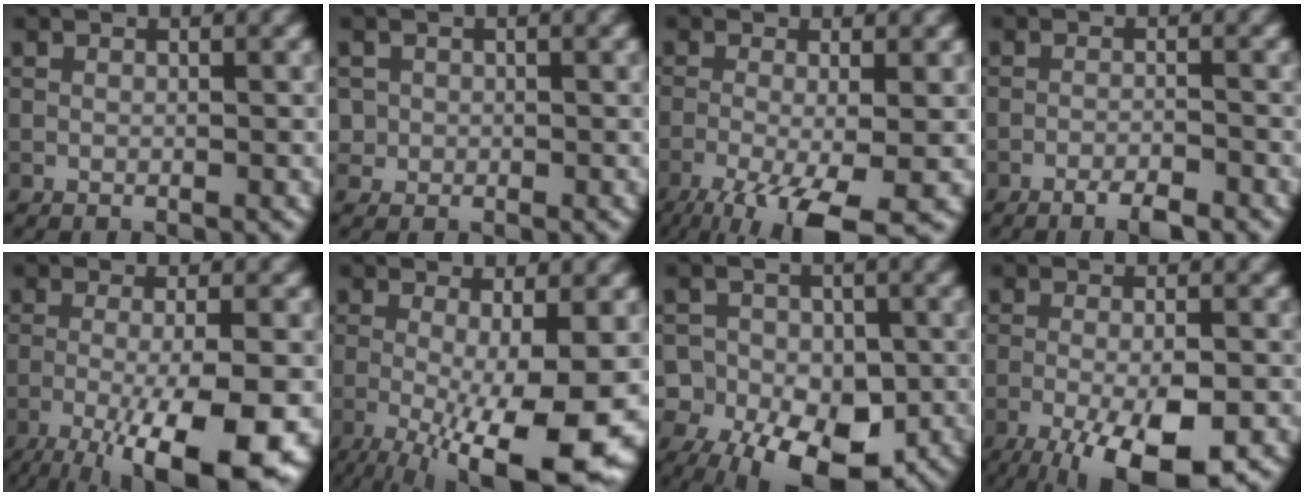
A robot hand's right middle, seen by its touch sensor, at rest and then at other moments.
{"total": 1.3, "force": [0.0, 1.3, 0.1], "torque": [0.012, -0.004, 0.002]}
{"total": 8.4, "force": [-4.4, 2.2, 6.8], "torque": [-0.119, -0.017, -0.074]}
{"total": 2.5, "force": [-1.9, 0.4, 1.6], "torque": [-0.029, 0.002, -0.037]}
{"total": 11.3, "force": [-5.1, 2.8, 9.7], "torque": [-0.154, -0.015, -0.078]}
{"total": 12.3, "force": [-3.5, 3.0, 11.4], "torque": [-0.167, -0.021, -0.046]}
{"total": 14.5, "force": [-7.7, 10.1, 7.0], "torque": [-0.100, -0.033, -0.126]}
{"total": 9.7, "force": [-5.1, 2.9, 7.8], "torque": [-0.136, -0.020, -0.080]}